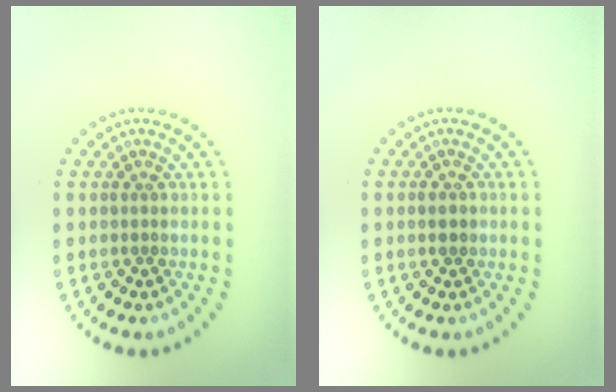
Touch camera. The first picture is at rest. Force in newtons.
{"total": 1.3, "press": 1.3, "slide": 0.1}